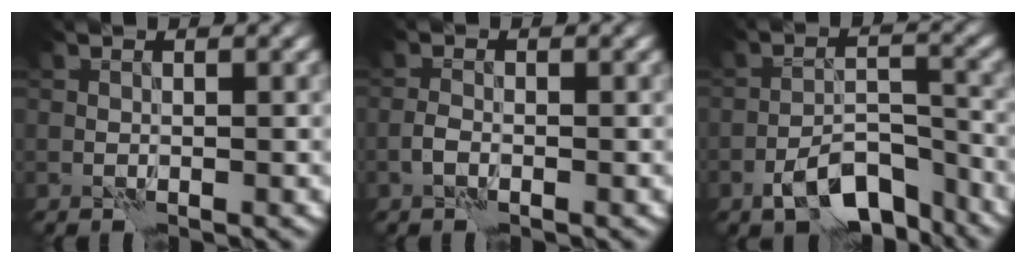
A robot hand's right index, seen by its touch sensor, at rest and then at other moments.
{"total": 1.2, "force": [-0.7, 0.5, 0.8], "torque": [-0.017, 0.004, -0.019]}
{"total": 7.0, "force": [-4.7, 2.8, 4.4], "torque": [-0.068, 0.004, -0.085]}